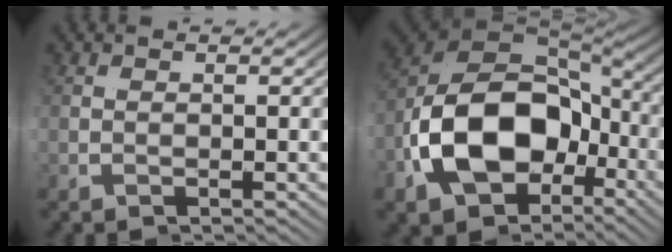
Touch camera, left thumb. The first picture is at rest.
{"total": 16.6, "force": [-3.3, 9.9, 12.9], "torque": [-0.280, -0.047, -0.030]}